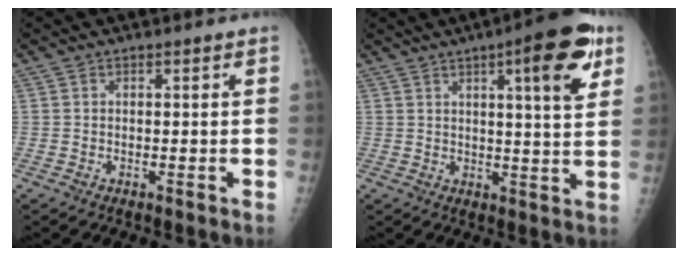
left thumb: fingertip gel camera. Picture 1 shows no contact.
{"total": 12.4, "force": [5.8, 2.7, 10.6], "torque": [-0.126, -0.020, 0.070]}